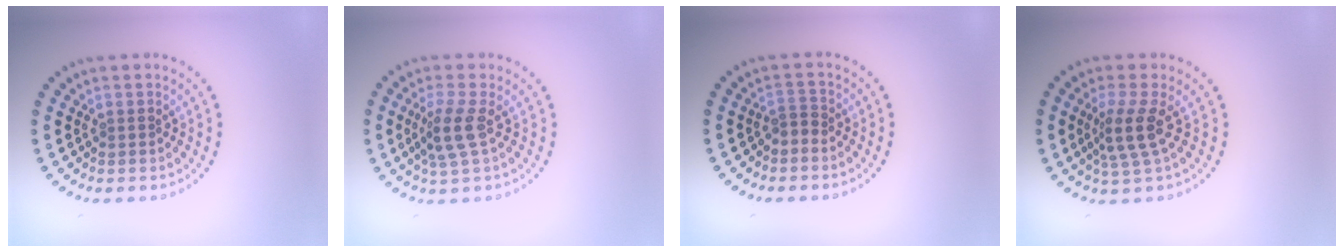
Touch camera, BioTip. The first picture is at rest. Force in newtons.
{"total": 2.8, "press": 2.5, "slide": 1.3}
{"total": 1.2, "press": 0.8, "slide": 0.9}
{"total": 3.1, "press": 2.3, "slide": 2.0}